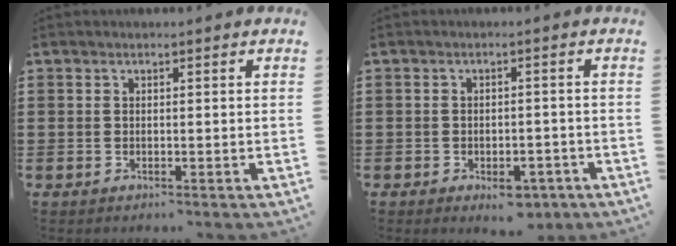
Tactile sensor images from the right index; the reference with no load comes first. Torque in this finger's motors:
{"motor_torque": [0.44, -0.40, 0.21, 0.02]}